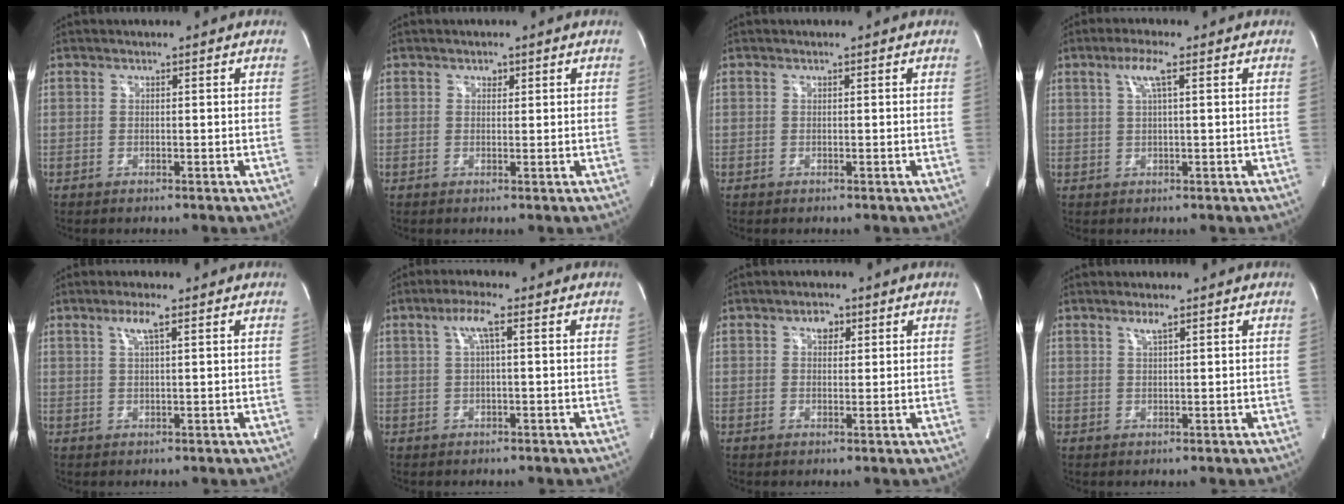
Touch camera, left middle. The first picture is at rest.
{"total": 0.9, "force": [0.6, 0.5, 0.4], "torque": [-0.008, -0.004, 0.009]}
{"total": 0.0}
{"total": 3.7, "force": [1.6, 0.0, 3.3], "torque": [-0.072, 0.005, 0.032]}
{"total": 3.0, "force": [1.6, 0.0, 2.6], "torque": [-0.058, 0.000, 0.032]}
{"total": 3.7, "force": [1.3, 0.1, 3.5], "torque": [-0.074, 0.009, 0.026]}
{"total": 2.4, "force": [1.2, 1.4, 1.5], "torque": [-0.027, 0.006, 0.020]}
{"total": 1.7, "force": [1.1, -0.1, 1.3], "torque": [-0.030, -0.002, 0.023]}